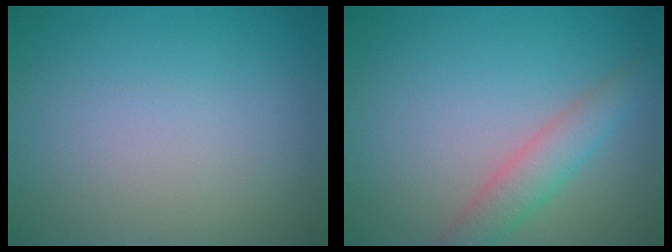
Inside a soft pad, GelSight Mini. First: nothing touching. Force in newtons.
{"total": 2.9, "press": 2.9, "slide": 0.1}